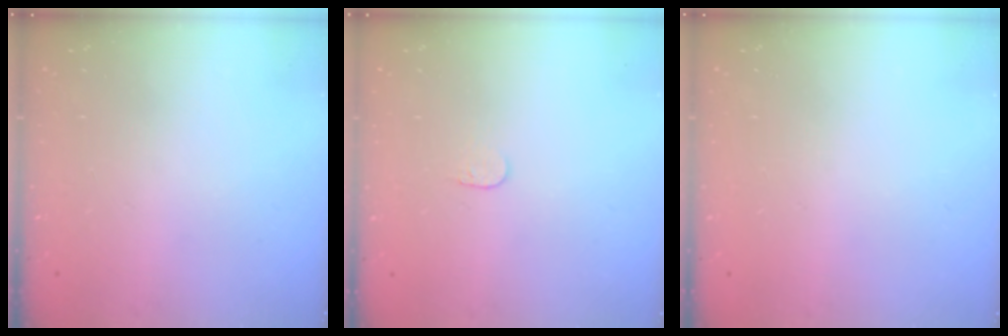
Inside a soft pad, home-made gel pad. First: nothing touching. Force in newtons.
{"total": 3.4, "press": 3.3, "slide": 0.3}
{"total": 0.0}